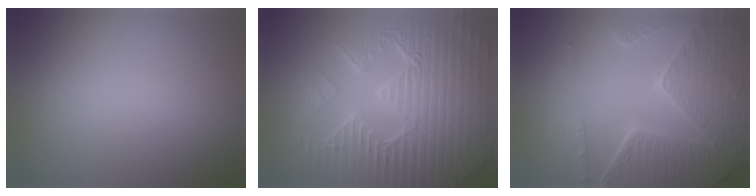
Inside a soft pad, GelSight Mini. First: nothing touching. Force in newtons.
{"total": 10.1, "press": 6.7, "slide": 7.5}
{"total": 8.2, "press": 5.9, "slide": 5.7}